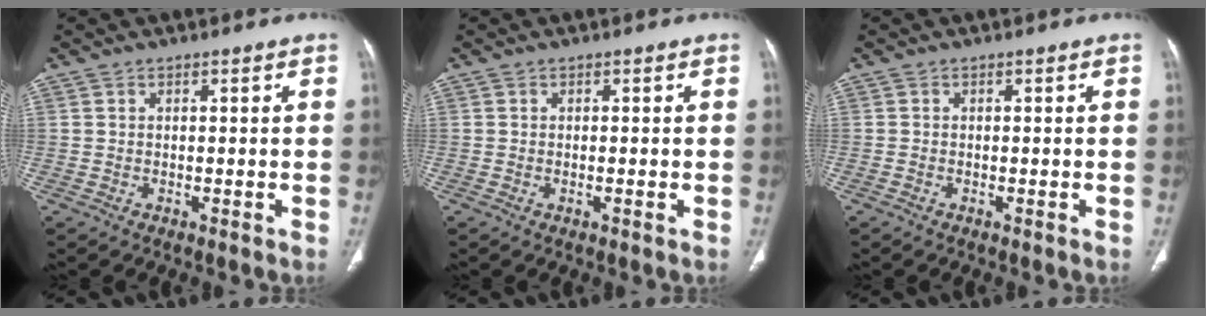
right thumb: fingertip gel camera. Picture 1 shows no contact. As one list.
[{"total": 0.7, "force": [-0.1, 0.1, 0.7], "torque": [-0.010, 0.000, -0.002]}, {"total": 0.0}]